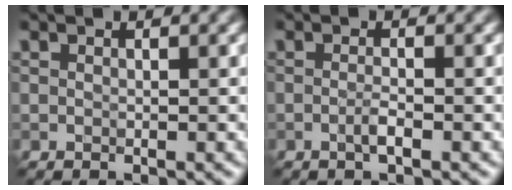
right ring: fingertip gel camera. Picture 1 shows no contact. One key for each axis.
{"total": 1.2, "fx": -0.5, "fy": 0.0, "fz": 1.0, "tx": -0.021, "ty": 0.005, "tz": -0.010}